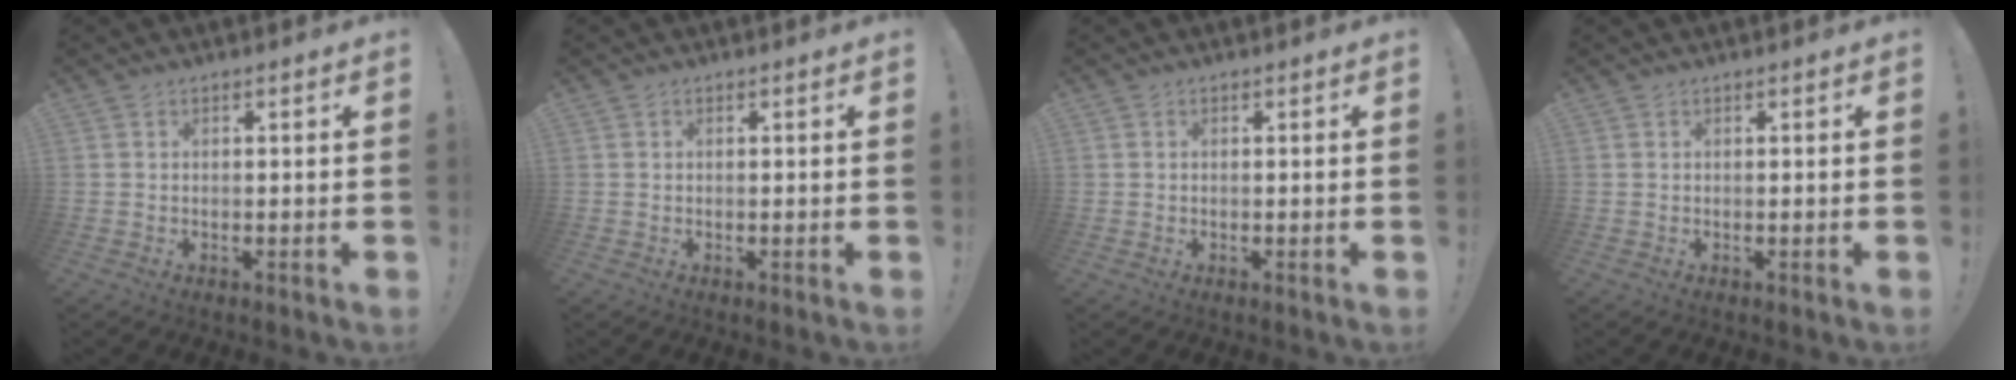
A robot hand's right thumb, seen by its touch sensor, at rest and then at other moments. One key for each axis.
{"total": 0.0}
{"total": 2.2, "fx": 0.7, "fy": 2.0, "fz": 0.3, "tx": 0.008, "ty": -0.008, "tz": 0.010}
{"total": 0.0}